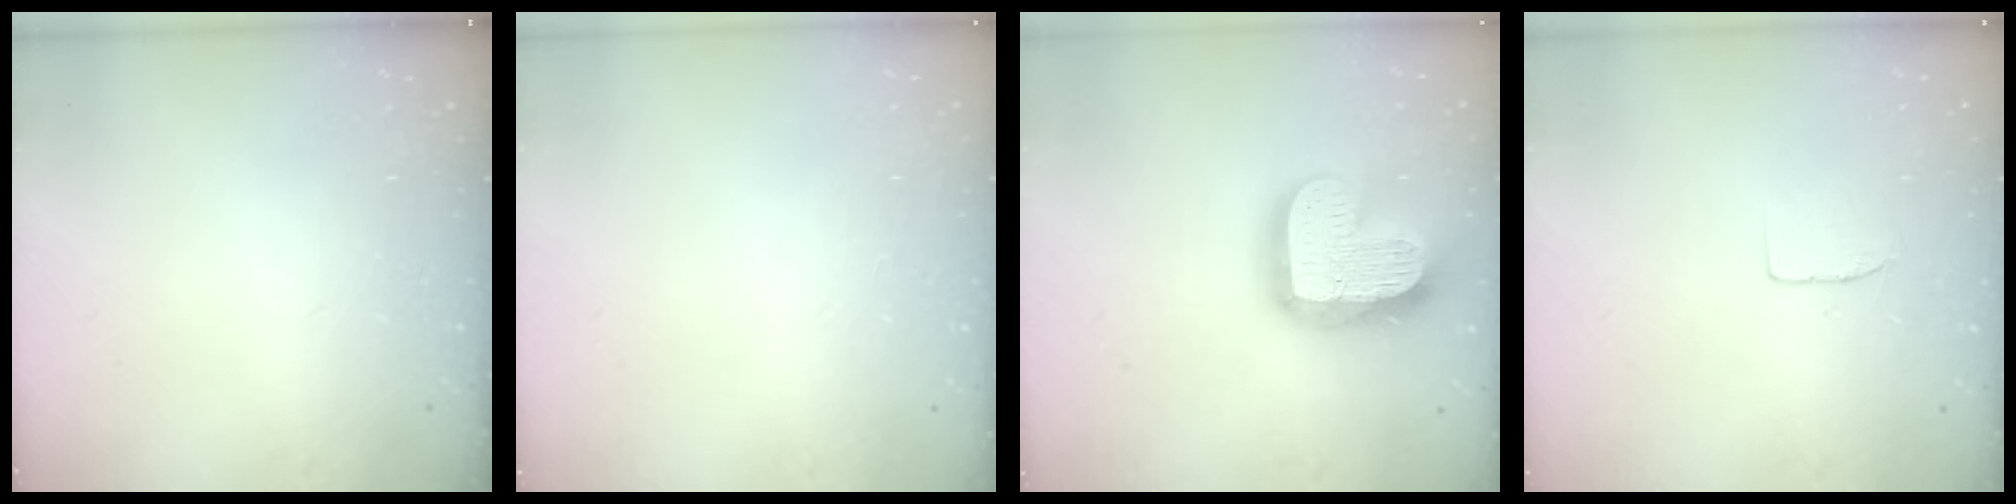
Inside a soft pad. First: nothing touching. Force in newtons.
{"total": 0.5, "press": 0.5, "slide": 0.1}
{"total": 22.4, "press": 22.4, "slide": 1.9}
{"total": 3.9, "press": 3.9, "slide": 0.3}